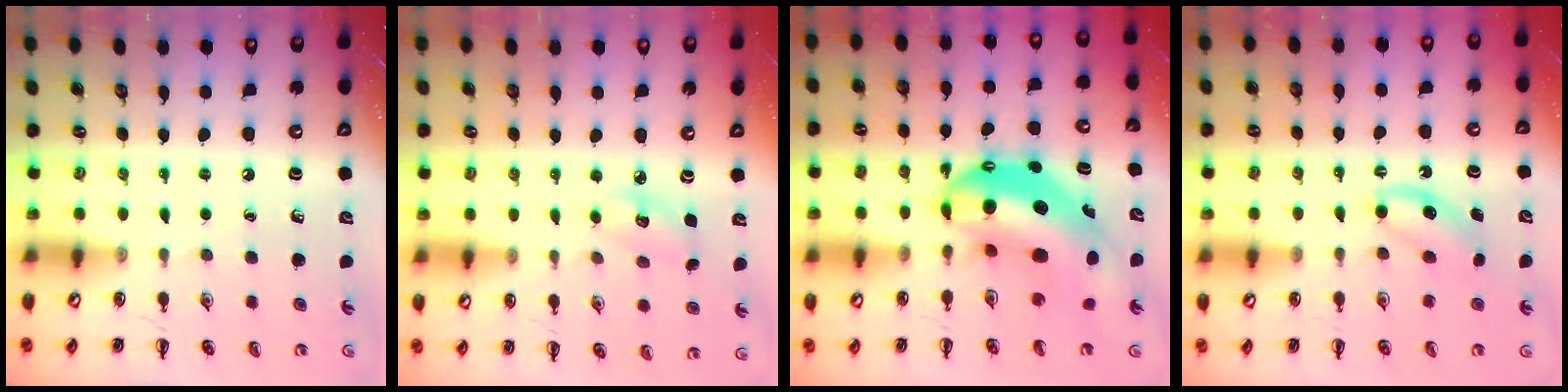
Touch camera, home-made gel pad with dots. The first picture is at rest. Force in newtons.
{"total": 4.0, "press": 3.9, "slide": 0.9}
{"total": 13.2, "press": 12.8, "slide": 3.1}
{"total": 5.0, "press": 4.8, "slide": 1.4}